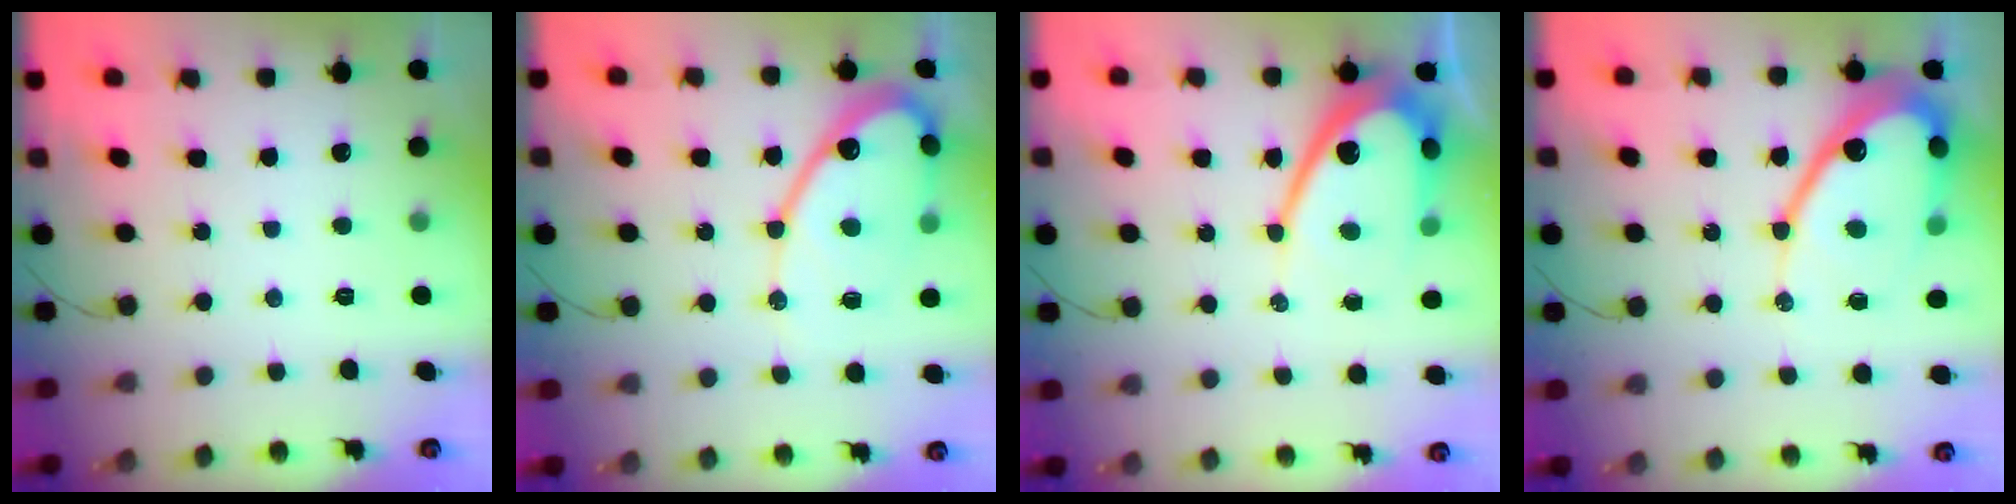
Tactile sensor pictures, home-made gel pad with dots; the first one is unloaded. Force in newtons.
{"total": 15.5, "press": 15.5, "slide": 1.2}
{"total": 14.8, "press": 14.8, "slide": 1.0}
{"total": 17.4, "press": 17.3, "slide": 1.4}